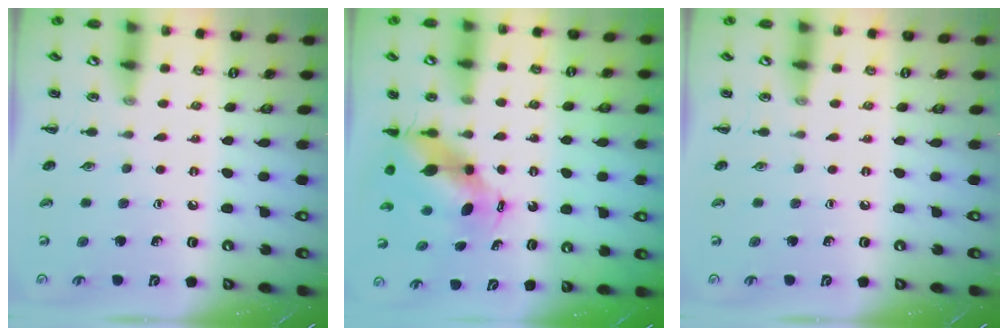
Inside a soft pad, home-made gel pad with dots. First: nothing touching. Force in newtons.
{"total": 6.7, "press": 6.5, "slide": 1.4}
{"total": 0.0}